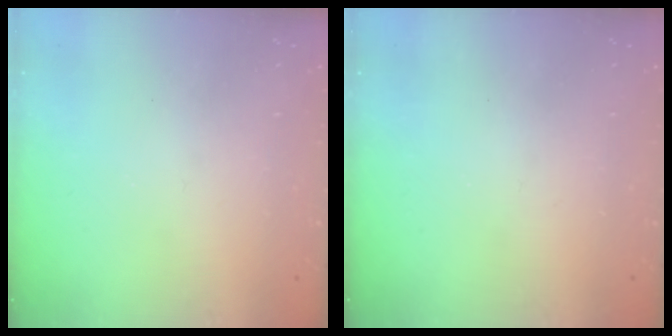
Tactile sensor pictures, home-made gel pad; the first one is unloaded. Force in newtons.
{"total": 0.0}